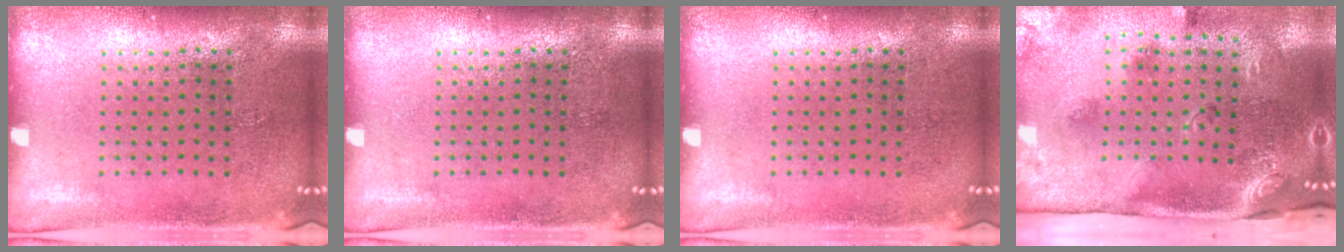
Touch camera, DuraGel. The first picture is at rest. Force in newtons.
{"total": 0.0}
{"total": 0.0}
{"total": 3.2, "press": 2.0, "slide": 2.5}